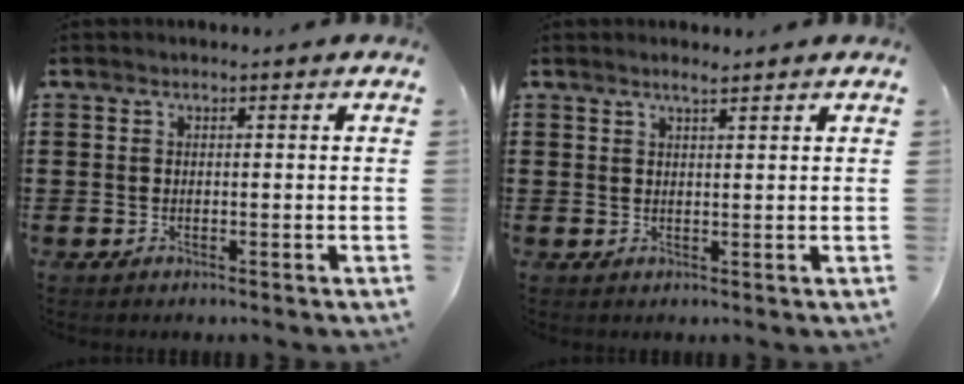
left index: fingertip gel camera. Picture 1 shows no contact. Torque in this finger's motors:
{"motor_torque": [0.45, 0.46, 0.03, 0.01]}